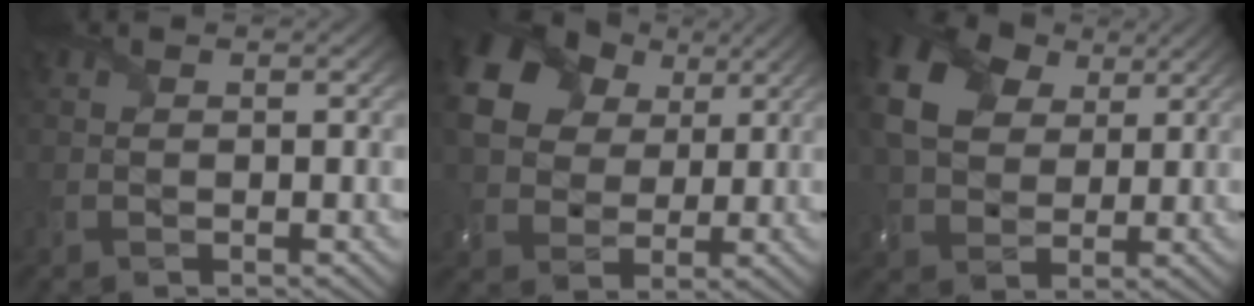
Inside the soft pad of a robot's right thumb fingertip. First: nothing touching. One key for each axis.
{"total": 15.9, "fx": 6.6, "fy": 11.6, "fz": 8.6, "tx": -0.235, "ty": 0.047, "tz": 0.129}
{"total": 12.9, "fx": 4.7, "fy": 9.0, "fz": 7.9, "tx": -0.211, "ty": 0.024, "tz": 0.081}